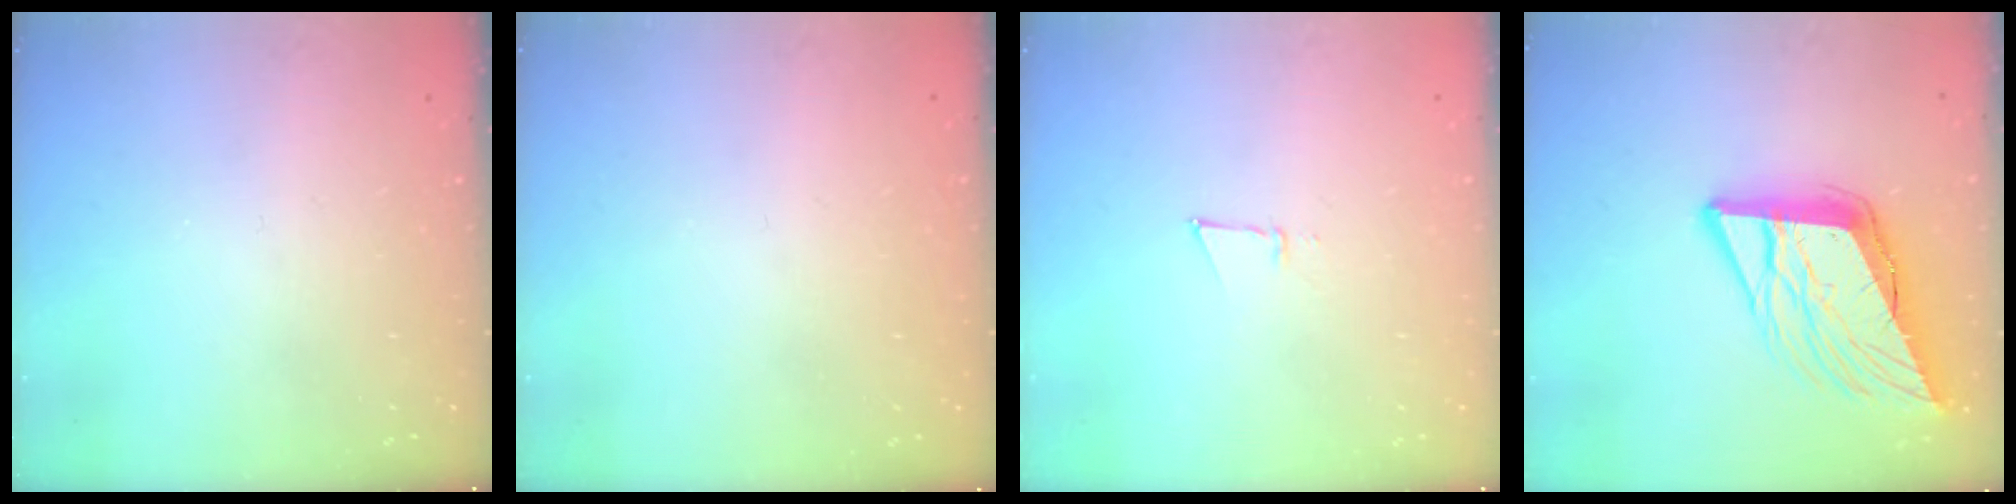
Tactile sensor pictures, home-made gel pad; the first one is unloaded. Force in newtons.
{"total": 1.6, "press": 1.6, "slide": 0.1}
{"total": 3.1, "press": 3.1, "slide": 0.7}
{"total": 15.3, "press": 15.1, "slide": 2.7}